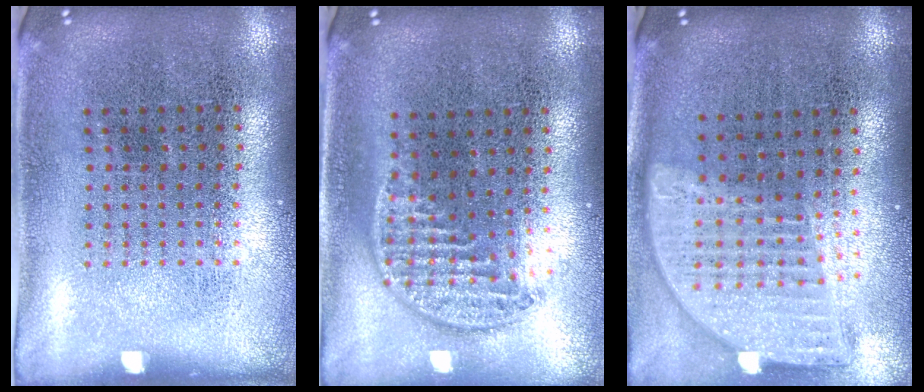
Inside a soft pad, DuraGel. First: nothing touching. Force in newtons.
{"total": 1.3, "press": 1.1, "slide": 0.7}
{"total": 2.0, "press": 1.6, "slide": 1.2}